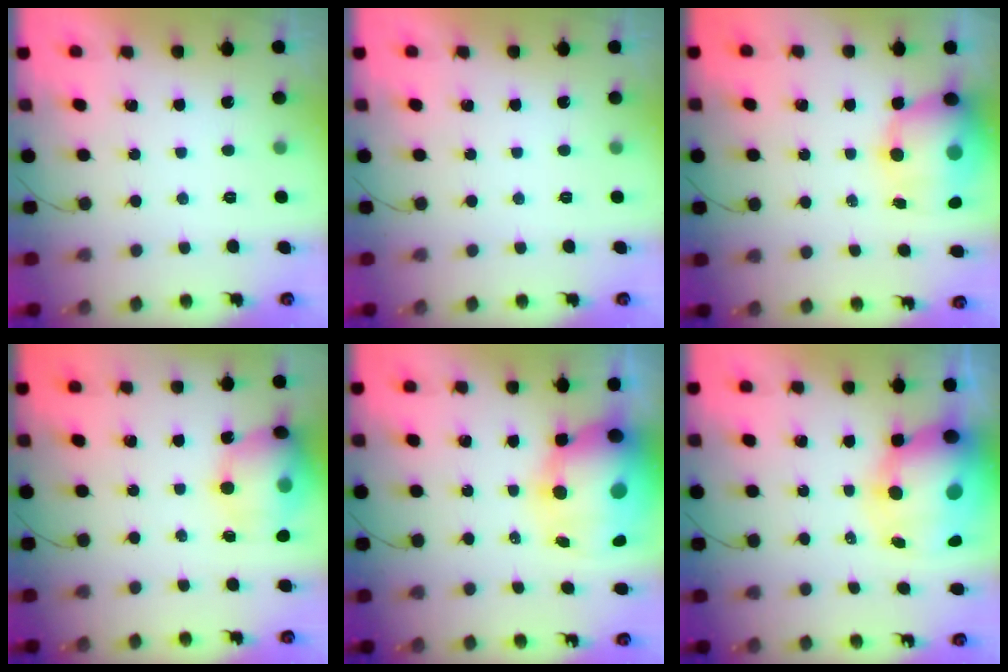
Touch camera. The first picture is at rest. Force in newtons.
{"total": 0.0}
{"total": 13.7, "press": 13.3, "slide": 3.2}
{"total": 16.2, "press": 15.2, "slide": 5.6}
{"total": 18.2, "press": 17.7, "slide": 4.4}
{"total": 18.2, "press": 17.7, "slide": 4.5}